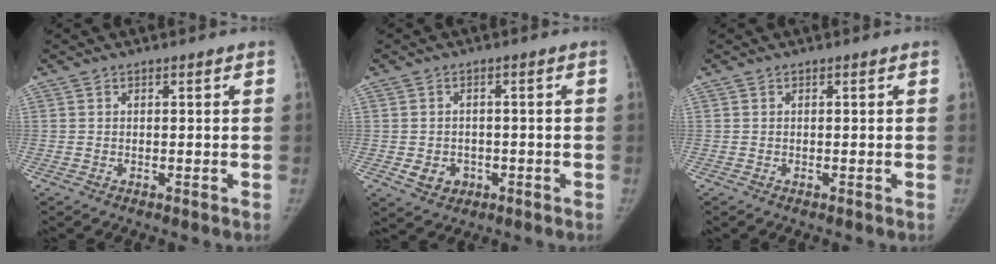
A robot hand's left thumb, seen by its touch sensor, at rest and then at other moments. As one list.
[{"total": 4.3, "force": [-1.3, 3.6, 1.8], "torque": [-0.013, 0.009, -0.009]}, {"total": 0.0}]